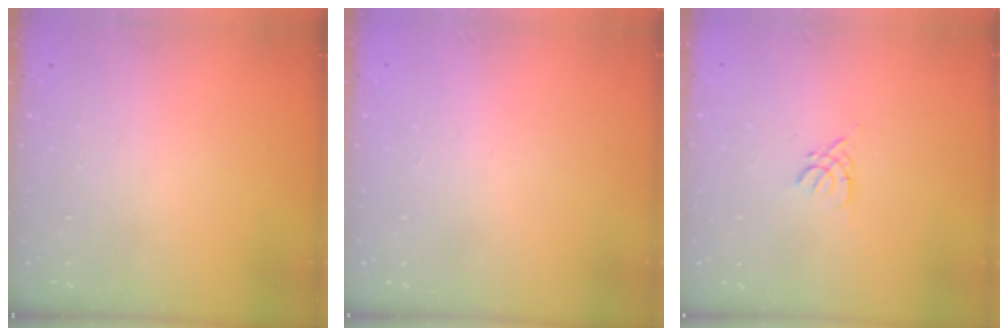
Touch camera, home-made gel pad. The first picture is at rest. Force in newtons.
{"total": 1.0, "press": 0.9, "slide": 0.2}
{"total": 2.5, "press": 2.5, "slide": 0.6}